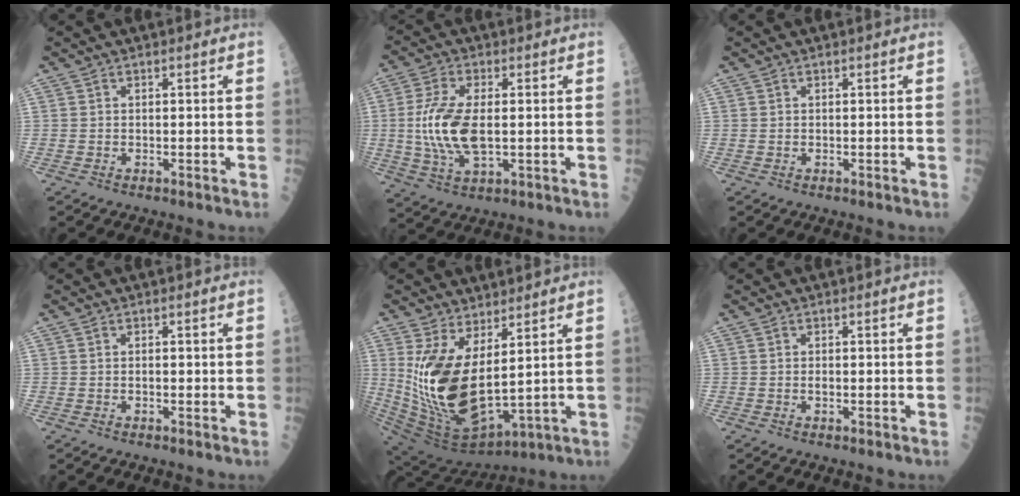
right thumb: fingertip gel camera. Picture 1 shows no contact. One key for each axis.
{"total": 11.7, "fx": -0.2, "fy": 5.1, "fz": 10.5, "tx": -0.225, "ty": -0.006, "tz": 0.000}
{"total": 0.0}
{"total": 0.8, "fx": -0.1, "fy": 0.4, "fz": 0.7, "tx": -0.012, "ty": -0.001, "tz": -0.001}
{"total": 18.8, "fx": 3.6, "fy": 8.4, "fz": 16.4, "tx": -0.326, "ty": -0.052, "tz": 0.093}
{"total": 0.9, "fx": -0.1, "fy": 0.4, "fz": 0.7, "tx": -0.013, "ty": 0.000, "tz": -0.002}